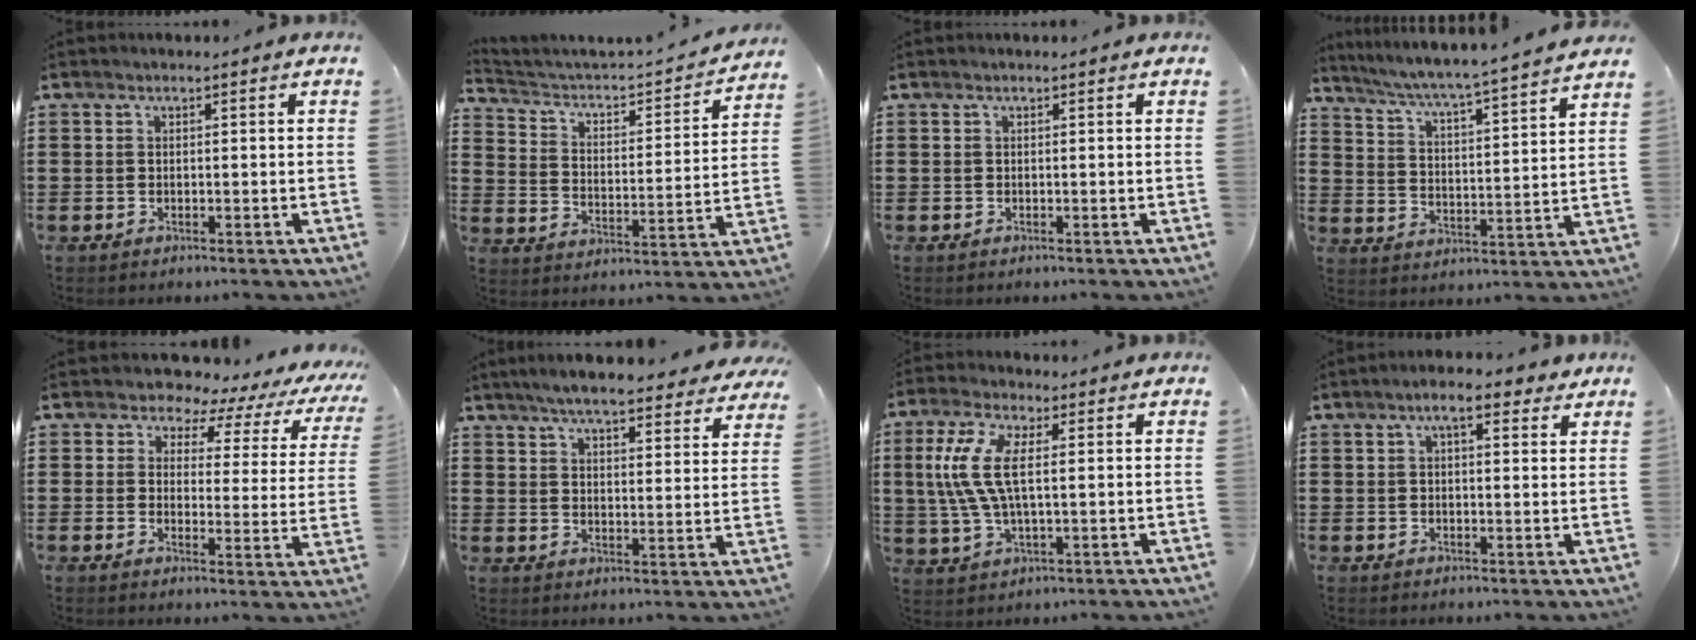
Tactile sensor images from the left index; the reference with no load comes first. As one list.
[{"total": 2.9, "force": [2.5, 0.7, 1.1], "torque": [-0.044, -0.028, 0.028]}, {"total": 0.0}, {"total": 4.4, "force": [3.9, -1.1, 1.6], "torque": [-0.052, -0.041, 0.056]}, {"total": 5.6, "force": [5.0, 1.8, 1.7], "torque": [-0.048, -0.039, 0.080]}, {"total": 6.1, "force": [5.7, 0.3, 2.4], "torque": [-0.067, -0.022, 0.100]}, {"total": 9.1, "force": [1.7, 3.5, 8.2], "torque": [-0.195, -0.003, 0.020]}, {"total": 5.7, "force": [3.5, 1.7, 4.1], "torque": [-0.080, 0.008, 0.059]}]